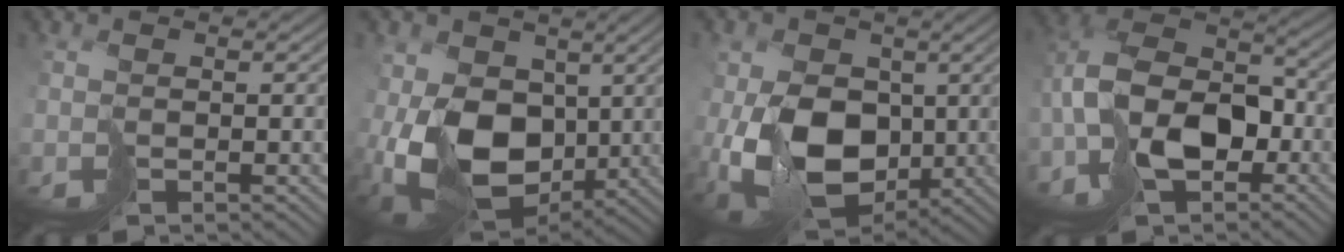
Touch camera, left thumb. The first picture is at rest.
{"total": 13.4, "force": [-0.2, 9.4, 9.5], "torque": [-0.203, -0.015, 0.000]}
{"total": 12.8, "force": [-1.0, 9.2, 8.9], "torque": [-0.162, -0.008, -0.012]}
{"total": 10.9, "force": [-3.9, 7.0, 7.4], "torque": [-0.137, 0.010, -0.085]}